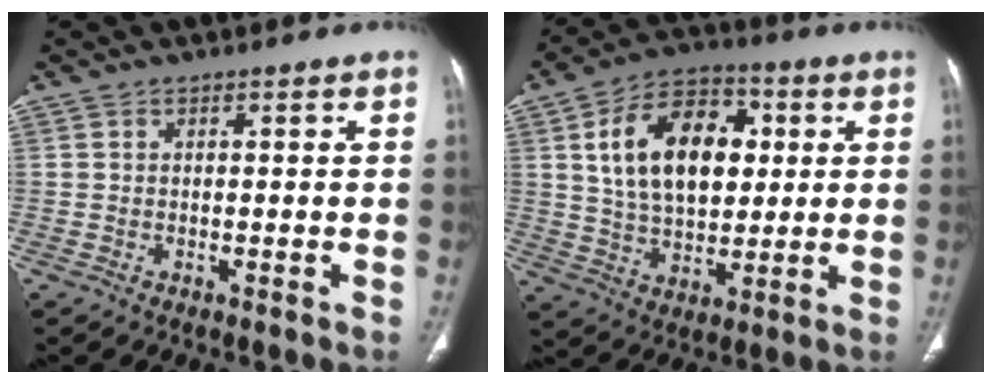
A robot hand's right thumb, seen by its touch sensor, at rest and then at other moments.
{"total": 17.9, "force": [4.0, 11.4, 13.2], "torque": [-0.188, 0.004, 0.070]}